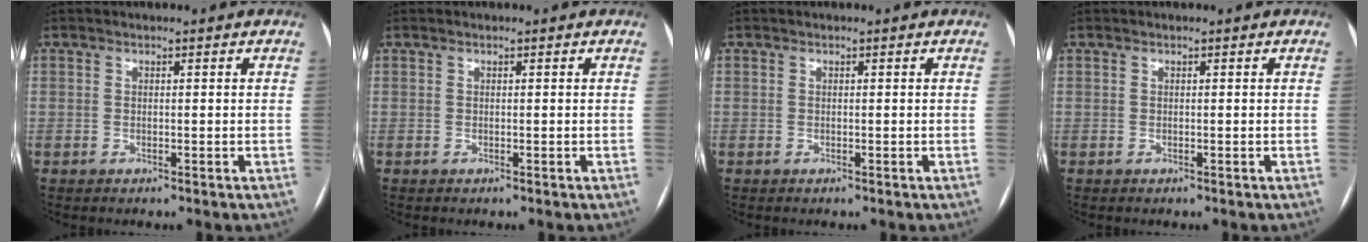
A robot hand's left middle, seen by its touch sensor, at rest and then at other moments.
{"total": 0.0}
{"total": 0.0}
{"total": 0.0}